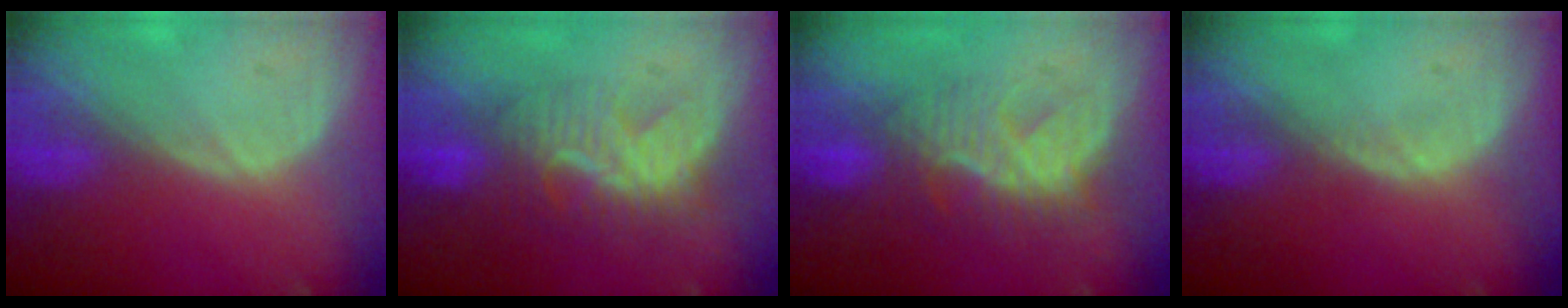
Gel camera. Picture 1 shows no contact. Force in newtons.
{"total": 8.4, "press": 8.1, "slide": 2.4}
{"total": 8.0, "press": 7.9, "slide": 1.3}
{"total": 0.7, "press": 0.6, "slide": 0.3}